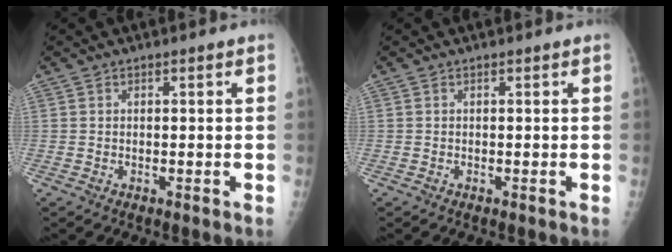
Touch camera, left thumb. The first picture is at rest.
{"total": 0.0}